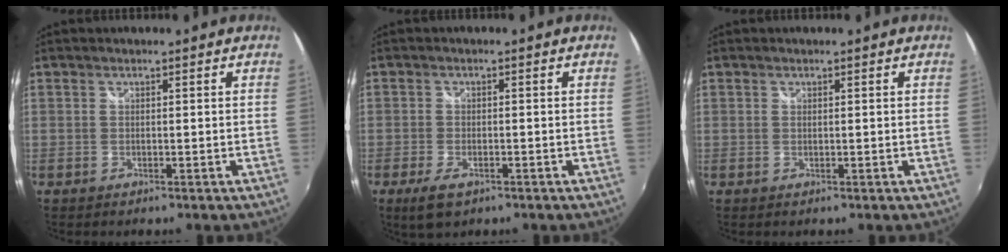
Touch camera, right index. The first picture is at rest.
{"total": 4.7, "force": [-2.8, 2.1, 3.1], "torque": [-0.075, -0.011, -0.049]}
{"total": 0.0}